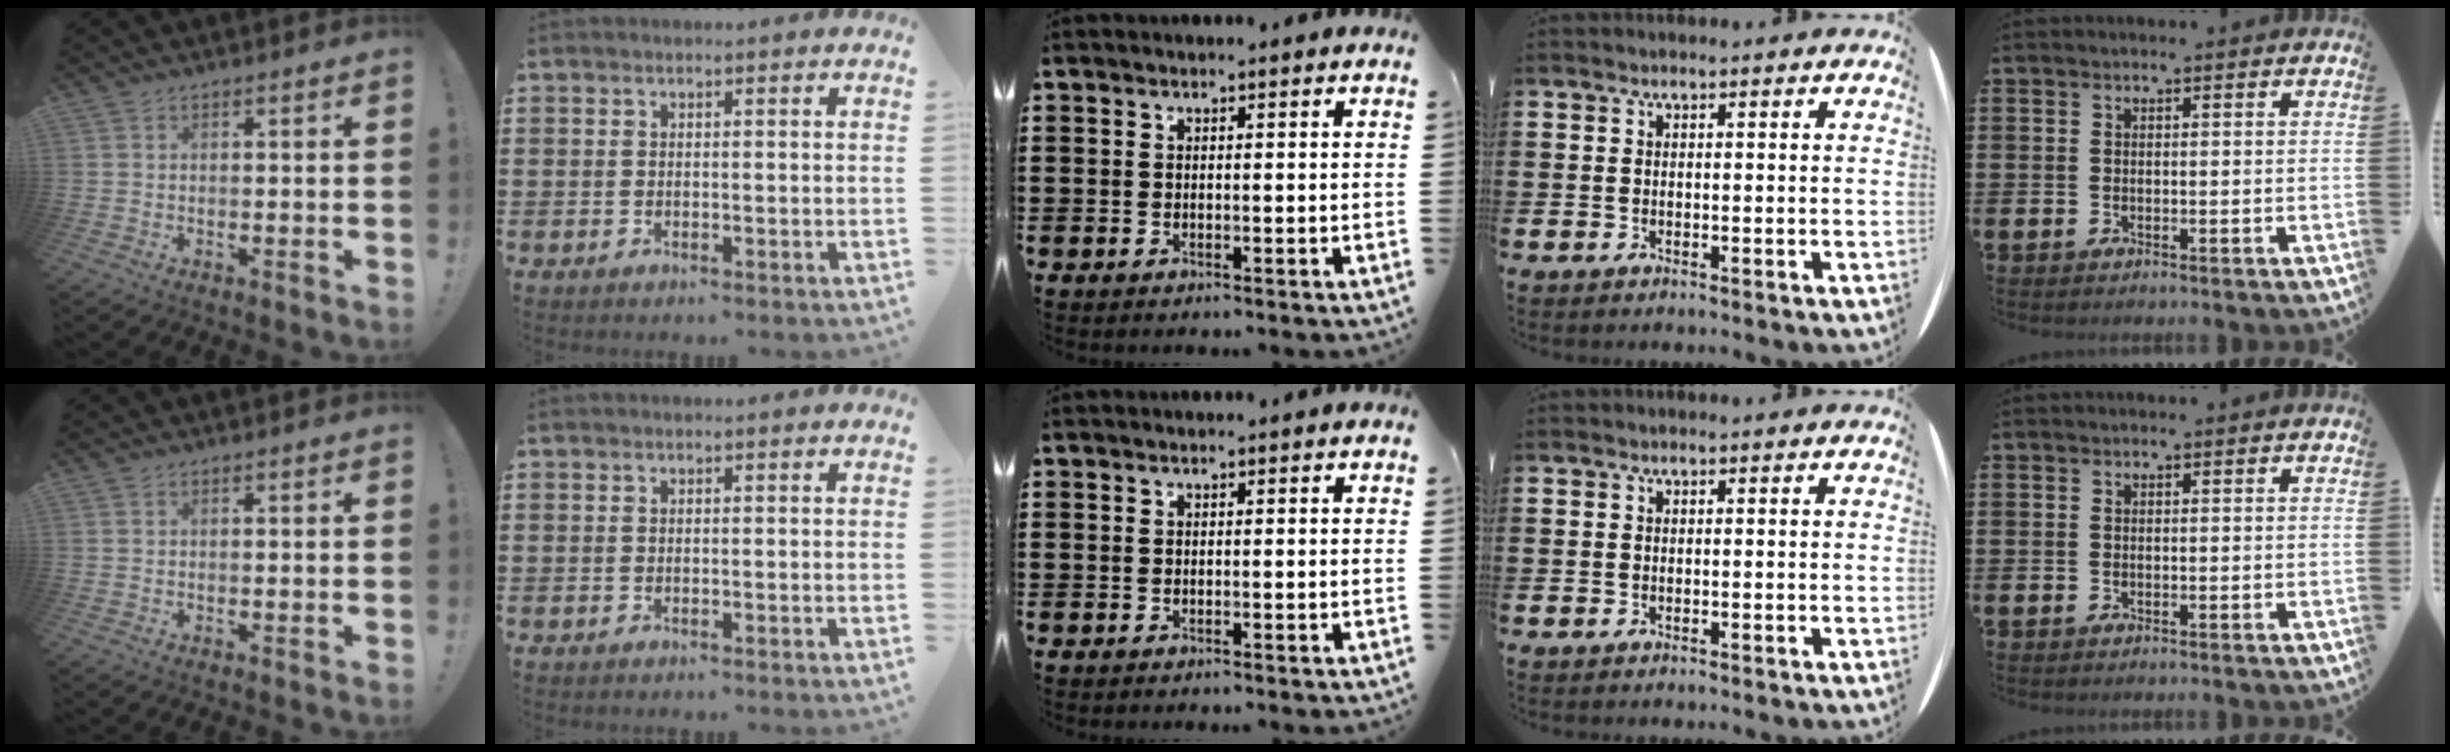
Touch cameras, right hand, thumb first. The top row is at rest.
{}